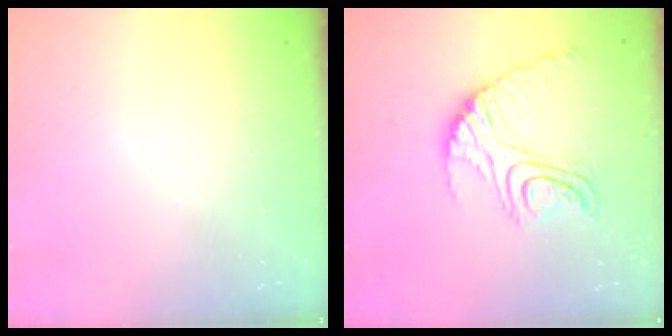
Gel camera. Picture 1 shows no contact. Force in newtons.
{"total": 16.4, "press": 16.4, "slide": 1.5}